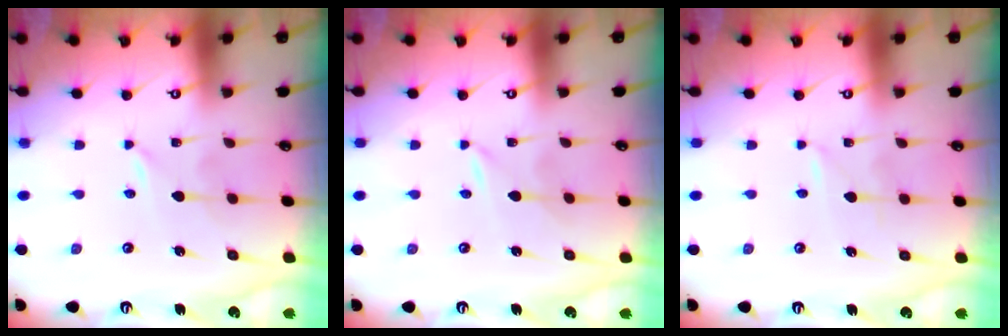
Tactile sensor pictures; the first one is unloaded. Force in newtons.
{"total": 0.0}
{"total": 0.0}